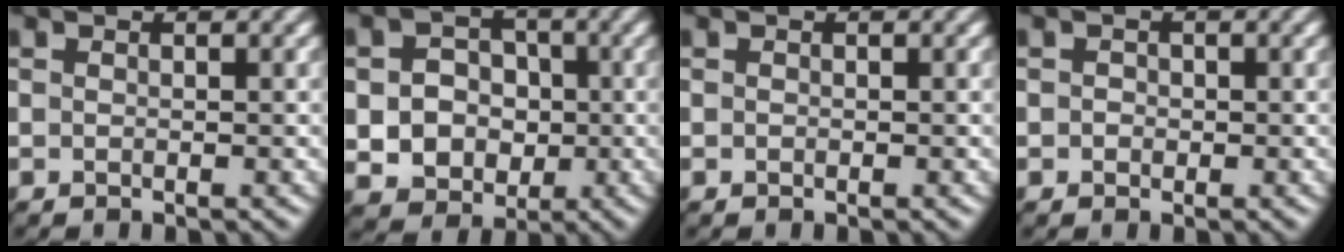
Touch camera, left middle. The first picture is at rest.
{"total": 5.6, "force": [-0.9, 5.0, 2.5], "torque": [-0.041, 0.003, -0.022]}
{"total": 0.0}
{"total": 0.6, "force": [-0.1, 0.6, 0.1], "torque": [0.005, -0.001, -0.004]}